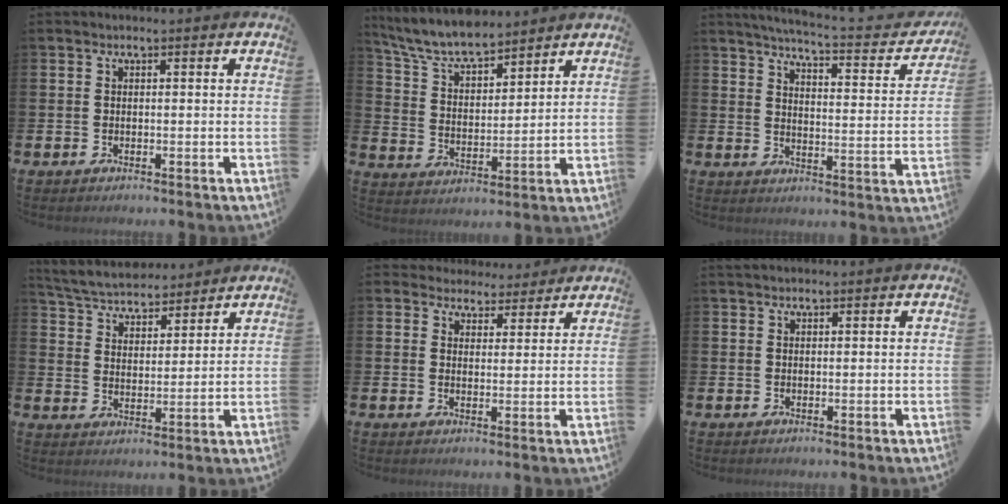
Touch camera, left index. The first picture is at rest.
{"total": 7.4, "force": [6.8, 1.6, 2.3], "torque": [-0.078, -0.034, 0.121]}
{"total": 4.0, "force": [3.8, 0.1, 1.4], "torque": [-0.038, -0.040, 0.053]}
{"total": 5.3, "force": [5.1, 1.2, 0.4], "torque": [-0.036, -0.032, 0.090]}
{"total": 3.7, "force": [3.4, 1.5, -0.2], "torque": [-0.002, -0.024, 0.058]}
{"total": 0.8, "force": [0.8, 0.2, 0.1], "torque": [0.006, -0.001, 0.012]}